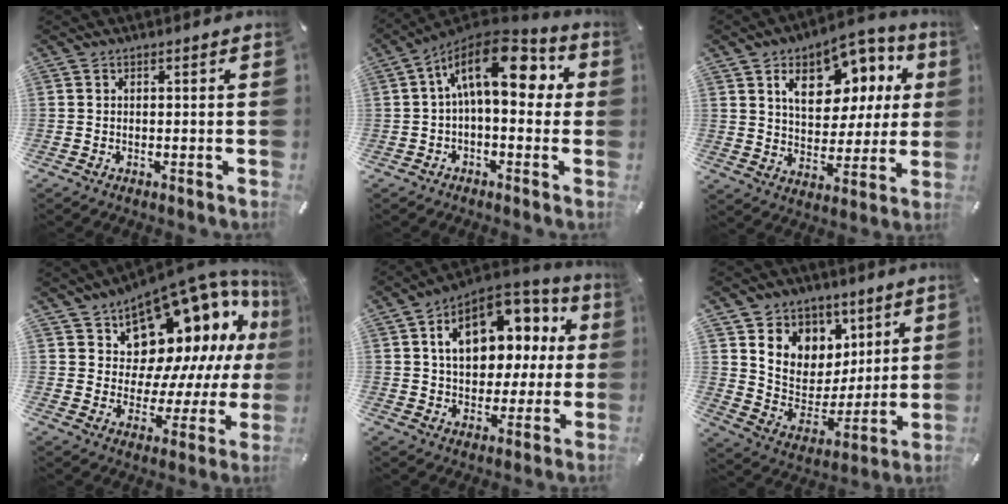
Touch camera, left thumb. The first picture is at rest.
{"total": 17.4, "force": [4.8, 8.8, 14.2], "torque": [-0.250, -0.018, 0.071]}
{"total": 14.4, "force": [7.0, 9.5, 8.2], "torque": [-0.126, -0.030, 0.123]}
{"total": 17.2, "force": [11.2, 10.5, 7.6], "torque": [-0.092, -0.119, 0.203]}
{"total": 16.5, "force": [5.2, 11.3, 10.8], "torque": [-0.163, -0.017, 0.096]}
{"total": 9.7, "force": [4.1, 8.8, 0.4], "torque": [-0.014, -0.047, 0.086]}